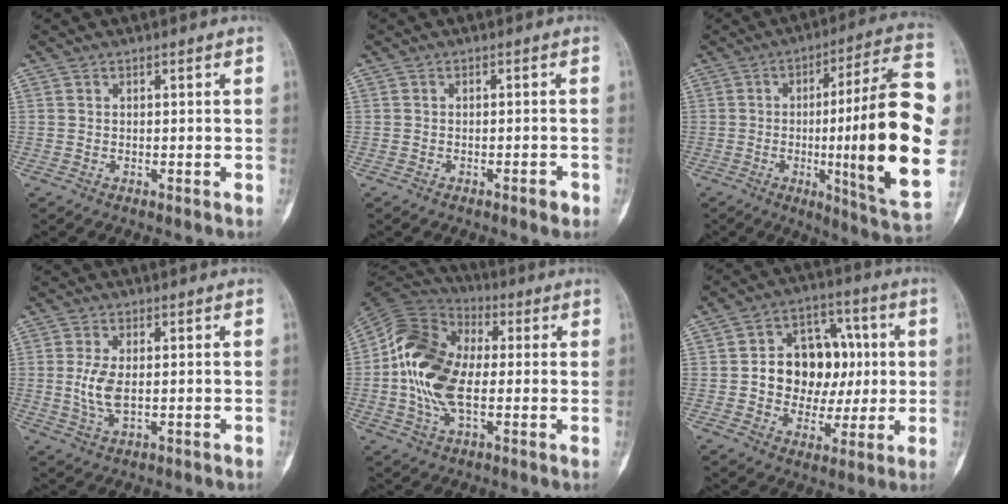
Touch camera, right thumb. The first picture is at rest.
{"total": 1.9, "force": [-1.2, 0.6, 1.4], "torque": [-0.022, 0.005, -0.017]}
{"total": 27.2, "force": [-1.8, 2.9, 27.0], "torque": [-0.385, 0.002, -0.029]}
{"total": 4.9, "force": [0.0, 2.3, 4.3], "torque": [-0.100, -0.007, 0.003]}
{"total": 16.8, "force": [-0.1, 9.8, 13.6], "torque": [-0.268, 0.019, -0.011]}
{"total": 15.2, "force": [0.8, 11.8, 9.6], "torque": [-0.090, 0.028, 0.018]}